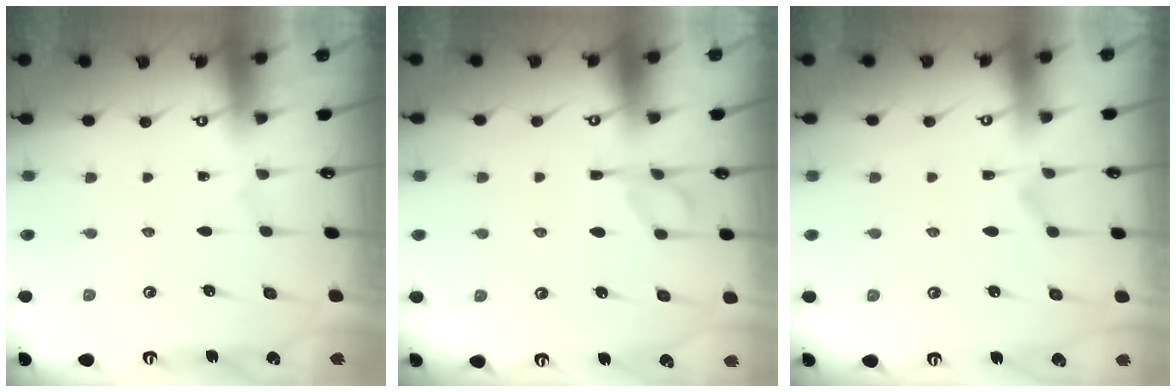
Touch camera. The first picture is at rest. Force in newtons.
{"total": 2.1, "press": 1.7, "slide": 1.1}
{"total": 1.5, "press": 1.1, "slide": 1.1}